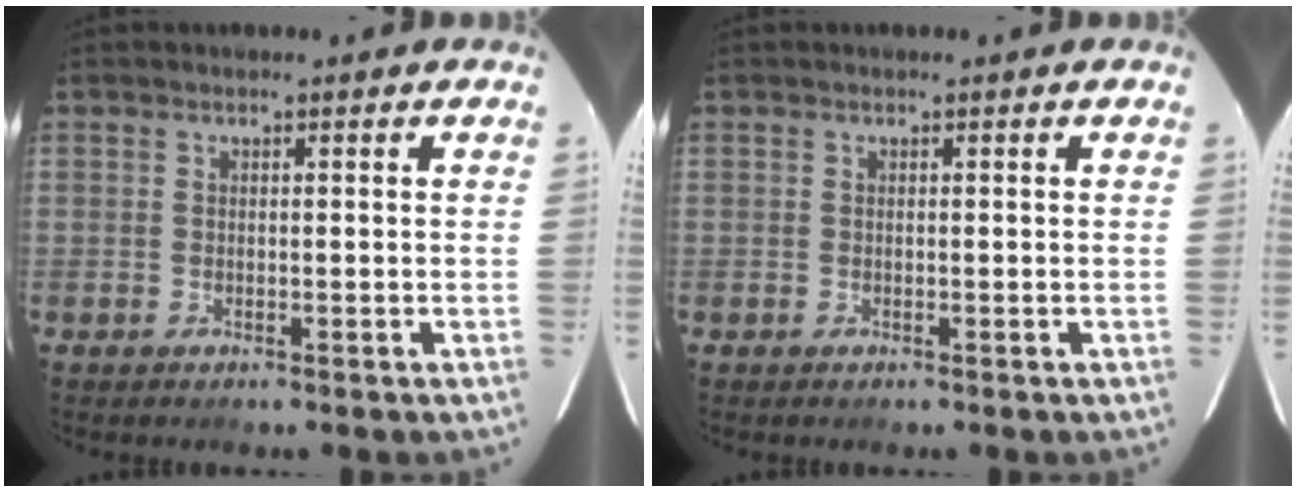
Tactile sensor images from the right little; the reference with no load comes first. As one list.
[{"total": 0.0}]